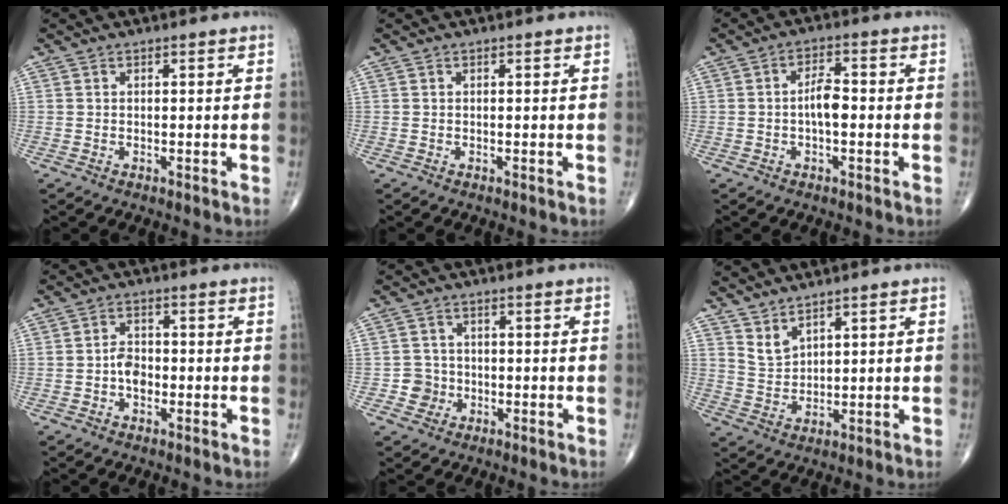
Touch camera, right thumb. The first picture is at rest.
{"total": 0.0}
{"total": 4.4, "force": [-0.6, 1.9, 3.9], "torque": [-0.062, 0.013, -0.017]}
{"total": 3.7, "force": [-1.0, 2.6, 2.4], "torque": [-0.030, 0.013, -0.023]}
{"total": 3.5, "force": [-1.0, 3.4, 0.3], "torque": [0.018, 0.011, -0.021]}
{"total": 3.7, "force": [3.1, 1.1, 1.6], "torque": [-0.025, -0.030, 0.070]}